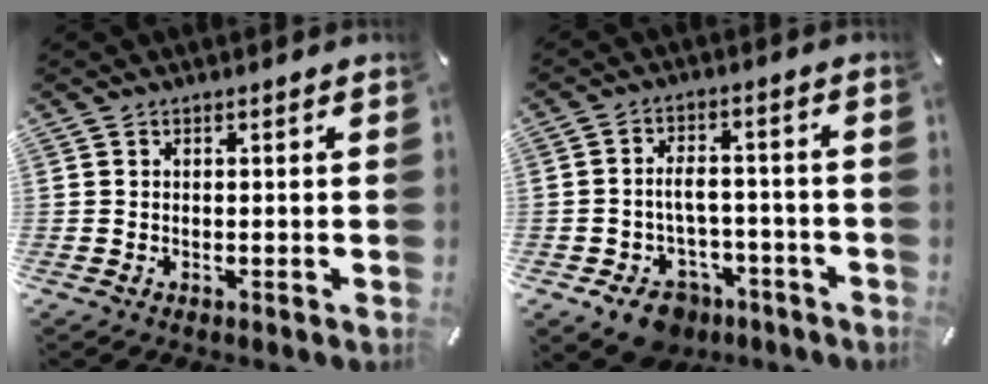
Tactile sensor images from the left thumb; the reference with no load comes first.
{"total": 9.2, "force": [-3.8, 6.7, 5.1], "torque": [-0.083, 0.031, -0.059]}